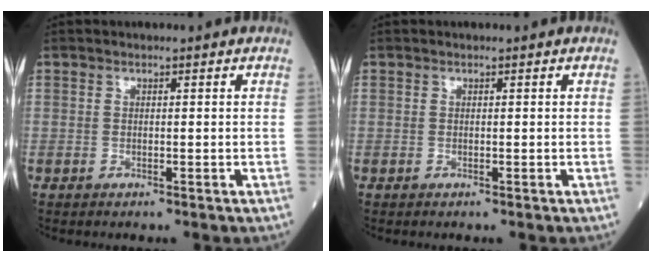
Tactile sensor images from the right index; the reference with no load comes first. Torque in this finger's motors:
{"motor_torque": [0.01, 0.01, 0.00, 0.00]}